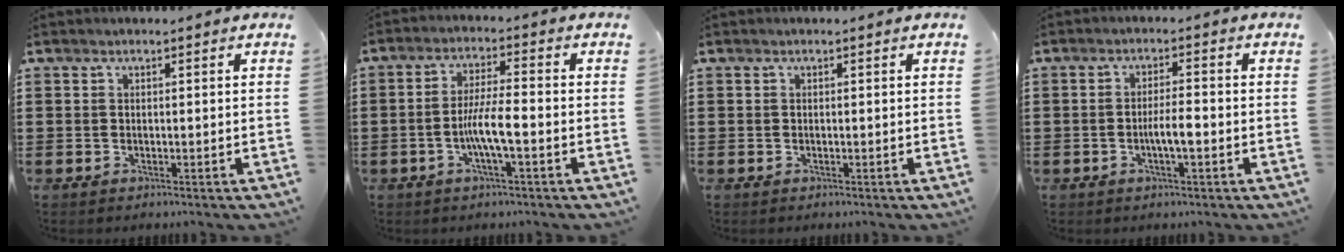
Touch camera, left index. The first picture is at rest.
{"total": 6.1, "force": [-1.9, 1.0, 5.7], "torque": [-0.110, -0.001, -0.039]}
{"total": 0.0}
{"total": 3.8, "force": [-1.0, 0.8, 3.6], "torque": [-0.070, 0.001, -0.021]}